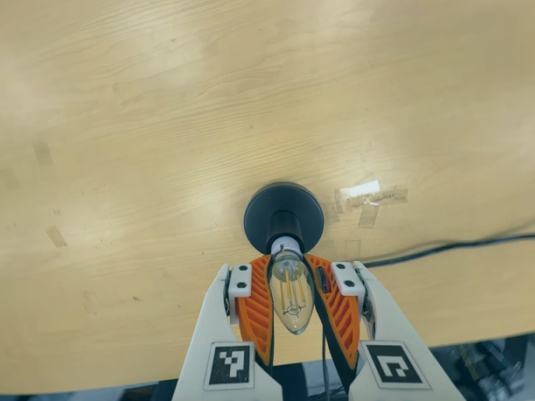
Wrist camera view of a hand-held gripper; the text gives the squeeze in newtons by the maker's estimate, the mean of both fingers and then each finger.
{"total": 21.9, "left": 23.4, "right": 20.4}